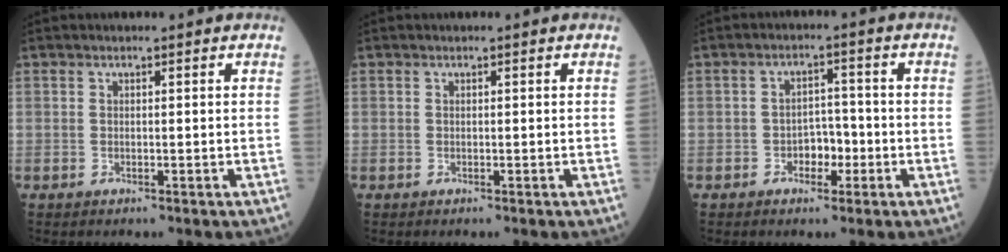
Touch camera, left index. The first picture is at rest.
{"total": 0.0}
{"total": 3.7, "force": [-1.5, 2.3, 2.5], "torque": [-0.035, 0.010, -0.028]}